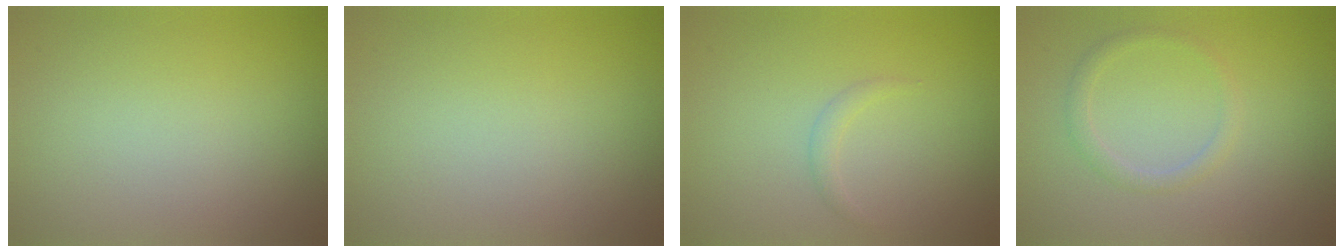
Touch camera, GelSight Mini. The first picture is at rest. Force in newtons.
{"total": 0.0}
{"total": 0.9, "press": 0.9, "slide": 0.0}
{"total": 1.4, "press": 1.4, "slide": 0.1}